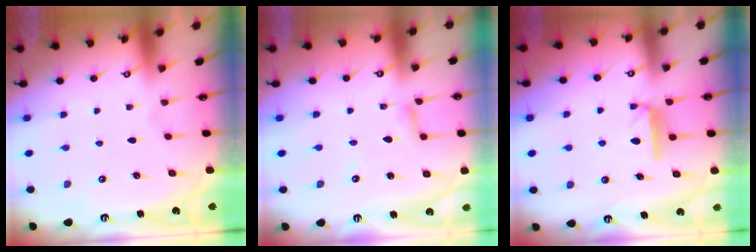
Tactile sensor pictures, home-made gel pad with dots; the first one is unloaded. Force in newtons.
{"total": 4.1, "press": 4.1, "slide": 0.3}
{"total": 7.3, "press": 7.3, "slide": 0.2}